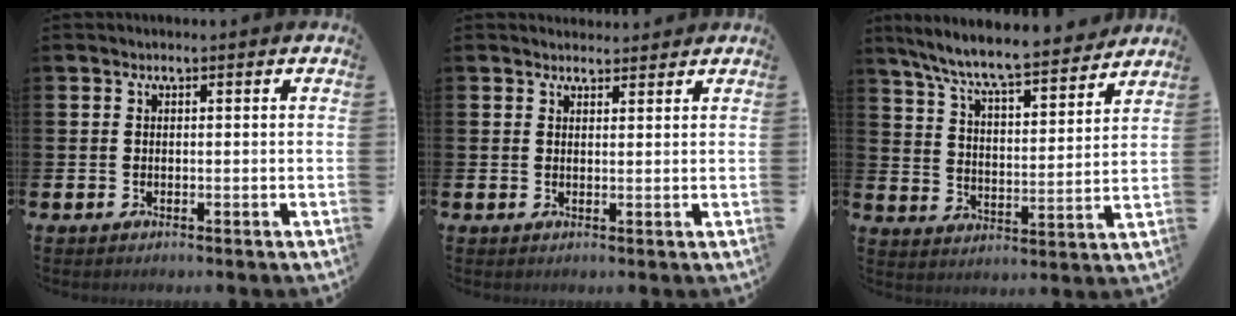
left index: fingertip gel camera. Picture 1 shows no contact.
{"total": 2.0, "force": [1.9, 0.5, 0.0], "torque": [0.008, -0.008, 0.034]}
{"total": 8.8, "force": [8.2, 0.8, 3.0], "torque": [-0.088, -0.064, 0.139]}